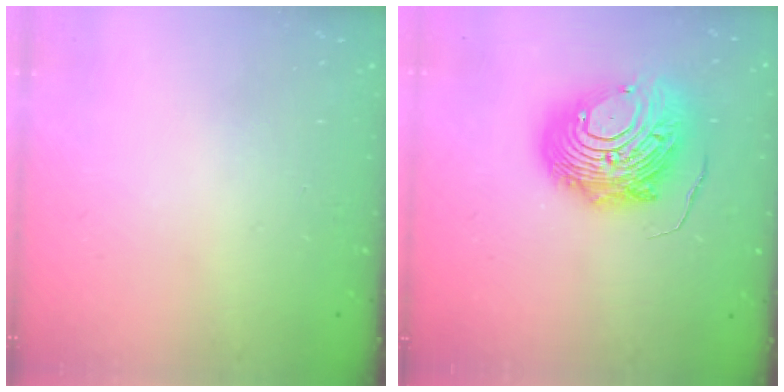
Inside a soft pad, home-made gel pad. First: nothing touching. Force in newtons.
{"total": 14.8, "press": 14.7, "slide": 1.3}